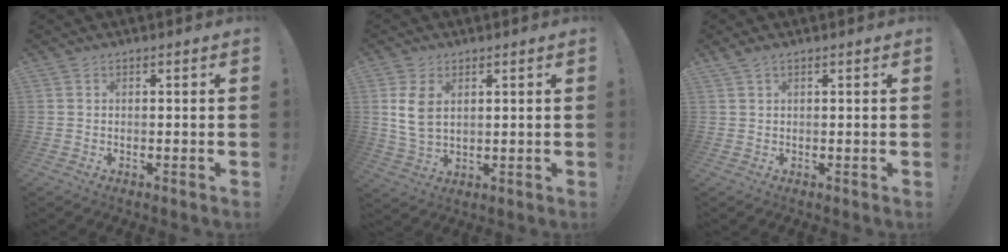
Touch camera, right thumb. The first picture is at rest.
{"total": 7.0, "force": [2.5, 4.3, 5.0], "torque": [-0.101, -0.010, 0.045]}
{"total": 1.2, "force": [0.6, 0.3, 1.0], "torque": [-0.028, 0.005, 0.013]}